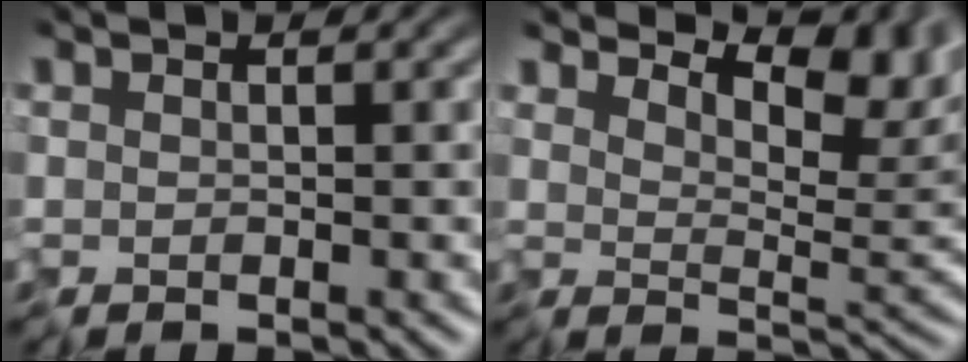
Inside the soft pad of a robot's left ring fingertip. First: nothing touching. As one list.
[{"total": 8.2, "force": [5.8, 2.8, 5.0], "torque": [-0.073, -0.003, 0.083]}]